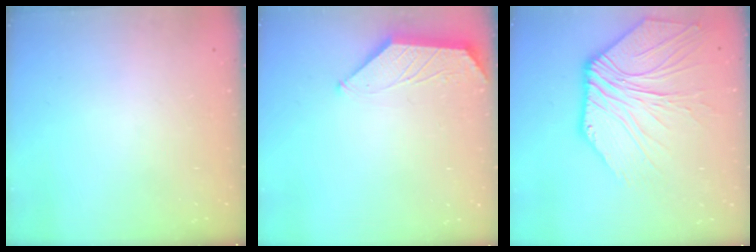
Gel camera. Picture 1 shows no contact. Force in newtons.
{"total": 0.5, "press": 0.4, "slide": 0.3}
{"total": 10.1, "press": 10.0, "slide": 1.4}